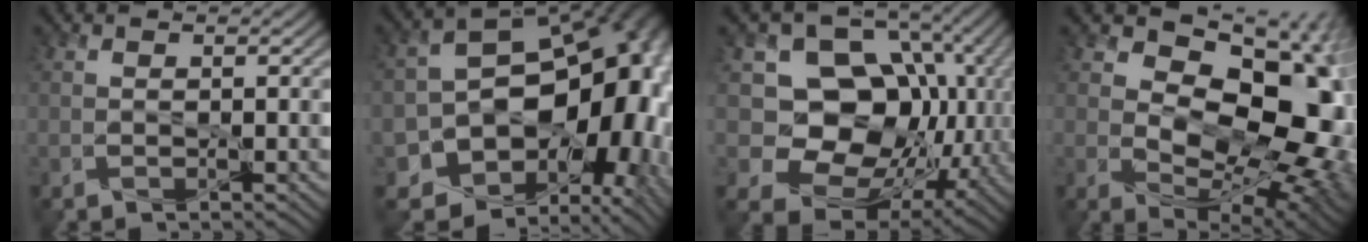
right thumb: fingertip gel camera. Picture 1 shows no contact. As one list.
[{"total": 20.8, "force": [-6.4, 14.7, 13.2], "torque": [-0.186, -0.038, -0.073]}, {"total": 16.4, "force": [0.5, 12.5, 10.7], "torque": [-0.201, -0.017, 0.032]}, {"total": 16.4, "force": [3.1, 10.5, 12.3], "torque": [-0.148, 0.006, 0.057]}]